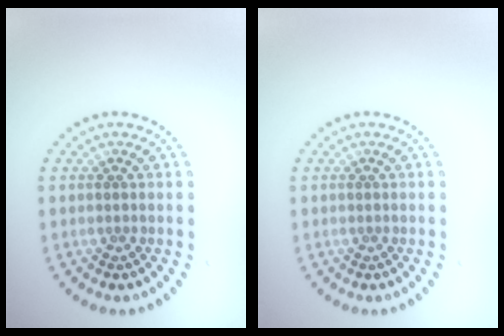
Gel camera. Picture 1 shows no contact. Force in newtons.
{"total": 0.0}